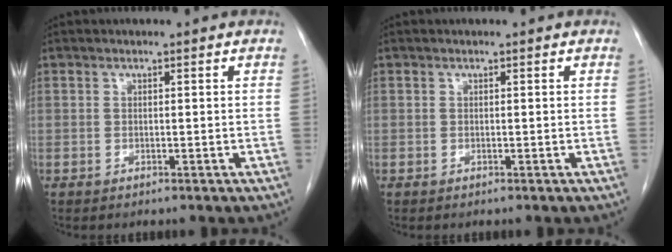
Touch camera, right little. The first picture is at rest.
{"total": 0.0}